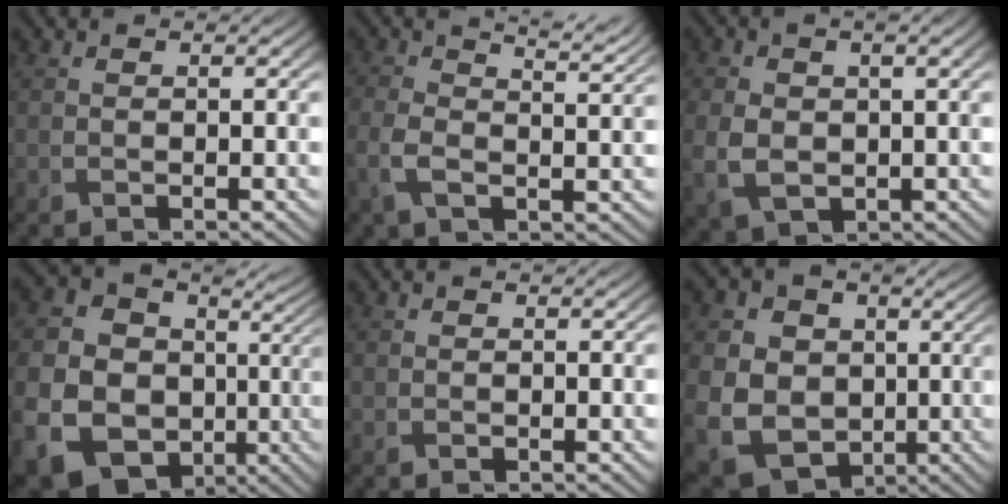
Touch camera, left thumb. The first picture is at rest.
{"total": 6.1, "force": [2.2, 2.6, 5.0], "torque": [-0.101, 0.006, 0.027]}
{"total": 6.8, "force": [0.2, 4.0, 5.4], "torque": [-0.130, -0.016, 0.014]}
{"total": 17.7, "force": [-1.0, 15.7, 8.1], "torque": [-0.233, -0.038, 0.001]}
{"total": 0.0}
{"total": 13.1, "force": [0.9, 11.1, 7.0], "torque": [-0.199, -0.007, 0.010]}